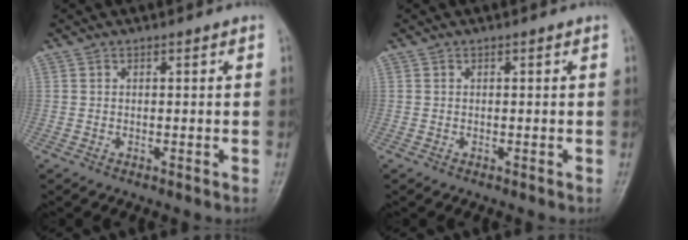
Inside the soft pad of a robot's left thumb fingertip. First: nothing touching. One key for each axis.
{"total": 0.0}